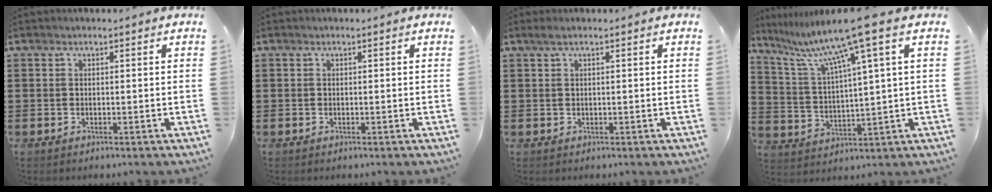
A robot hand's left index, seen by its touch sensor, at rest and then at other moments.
{"total": 0.0}
{"total": 0.9, "force": [0.3, 0.0, 0.9], "torque": [-0.015, -0.001, 0.005]}
{"total": 10.4, "force": [6.9, -0.6, 7.8], "torque": [-0.176, -0.033, 0.109]}